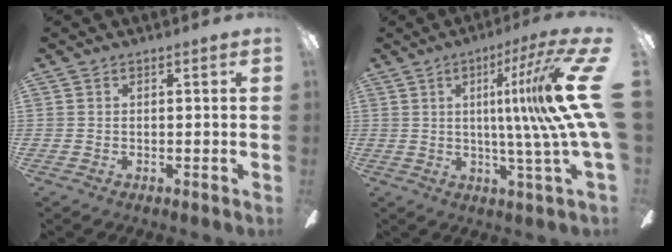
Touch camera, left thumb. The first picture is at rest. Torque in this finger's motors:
{"motor_torque": [0.11, 0.05, 1.02, 0.00, 0.10]}